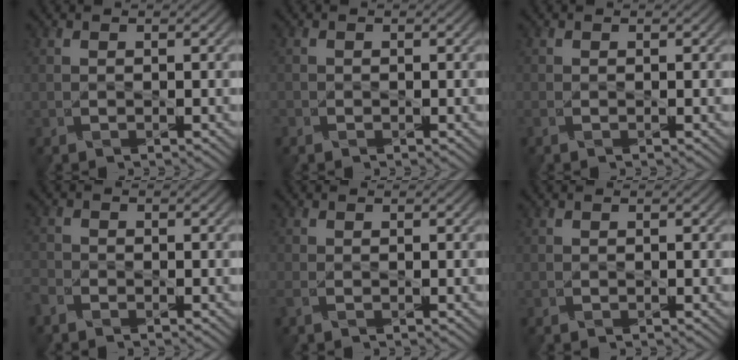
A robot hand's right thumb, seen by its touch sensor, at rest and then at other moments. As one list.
[{"total": 0.7, "force": [-0.6, 0.4, 0.0], "torque": [-0.002, -0.003, -0.012]}, {"total": 0.7, "force": [-0.4, 0.3, 0.5], "torque": [-0.016, -0.002, -0.009]}, {"total": 2.1, "force": [-1.8, 0.9, 0.6], "torque": [-0.018, -0.007, -0.049]}, {"total": 1.1, "force": [-0.4, 0.4, 0.9], "torque": [-0.031, -0.005, -0.012]}, {"total": 0.0}]